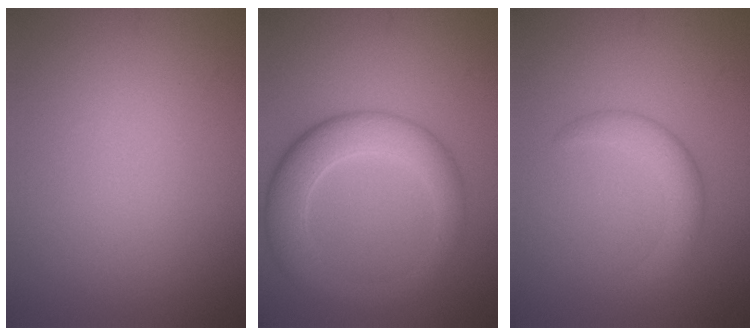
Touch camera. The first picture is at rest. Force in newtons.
{"total": 6.0, "press": 6.0, "slide": 0.4}
{"total": 2.8, "press": 2.8, "slide": 0.2}